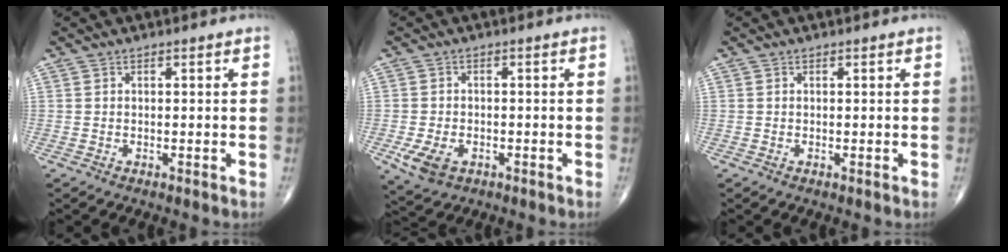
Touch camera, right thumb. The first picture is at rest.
{"total": 5.7, "force": [-2.1, 3.8, 3.7], "torque": [-0.073, 0.000, -0.031]}
{"total": 0.0}